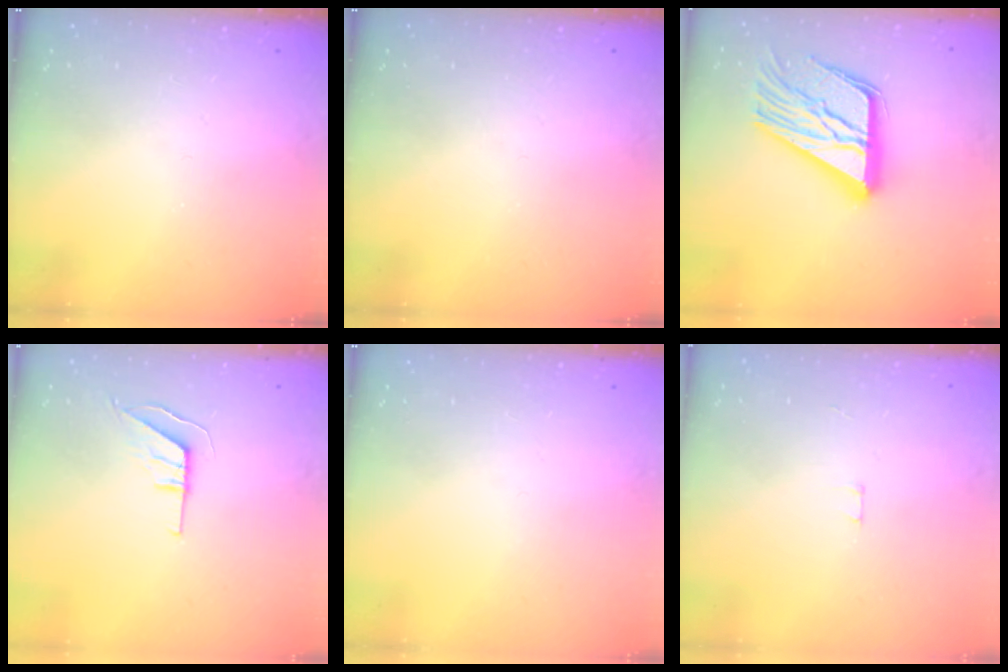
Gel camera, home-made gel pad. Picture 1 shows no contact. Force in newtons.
{"total": 0.0}
{"total": 21.0, "press": 20.9, "slide": 2.1}
{"total": 5.5, "press": 5.5, "slide": 0.4}
{"total": 0.0}
{"total": 1.8, "press": 1.8, "slide": 0.1}